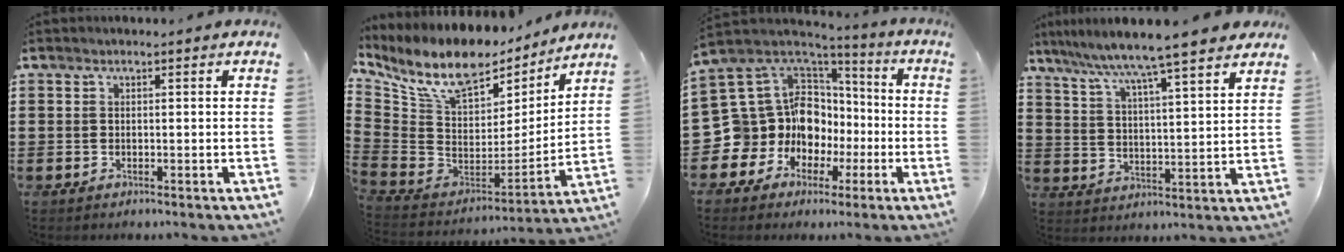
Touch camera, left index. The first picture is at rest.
{"total": 10.1, "force": [7.4, 4.4, 5.4], "torque": [-0.136, -0.052, 0.130]}
{"total": 14.4, "force": [-1.1, 13.4, 5.3], "torque": [-0.147, -0.033, 0.003]}
{"total": 6.9, "force": [6.2, -0.9, 2.8], "torque": [-0.081, -0.043, 0.100]}